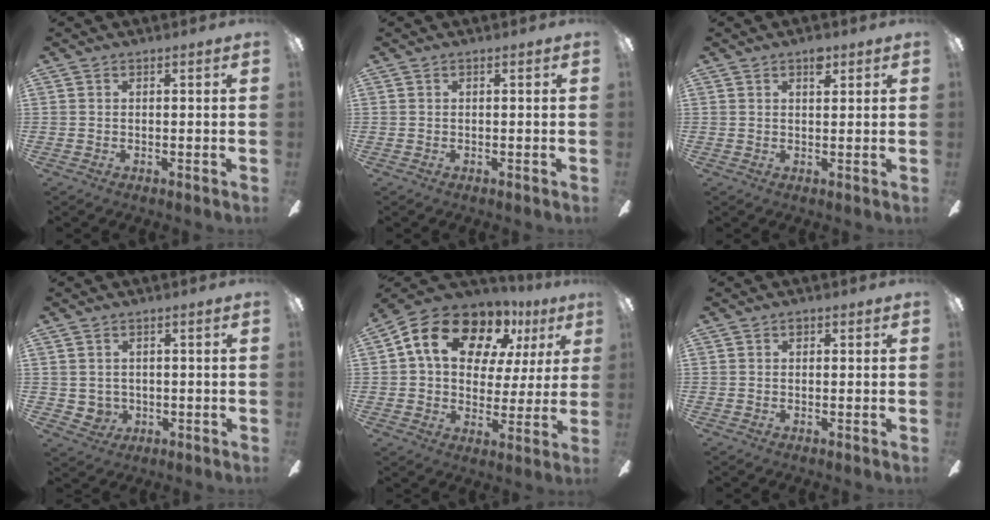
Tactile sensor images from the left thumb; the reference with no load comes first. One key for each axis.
{"total": 0.0}
{"total": 3.3, "fx": 2.2, "fy": 1.7, "fz": 1.9, "tx": -0.010, "ty": -0.009, "tz": 0.031}
{"total": 3.0, "fx": 0.9, "fy": 2.8, "fz": 0.4, "tx": -0.016, "ty": 0.001, "tz": 0.020}
{"total": 17.4, "fx": 9.7, "fy": 10.8, "fz": 9.5, "tx": -0.163, "ty": -0.044, "tz": 0.175}
{"total": 0.9, "fx": 0.4, "fy": 0.7, "fz": 0.5, "tx": -0.002, "ty": 0.001, "tz": 0.005}